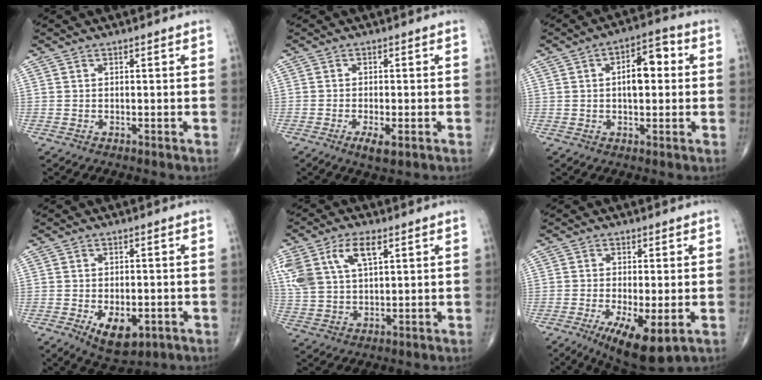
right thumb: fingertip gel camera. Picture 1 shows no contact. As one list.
[{"total": 3.4, "force": [-1.6, 0.9, 2.8], "torque": [-0.053, -0.006, -0.026]}, {"total": 8.7, "force": [1.1, 4.2, 7.6], "torque": [-0.104, 0.019, 0.010]}, {"total": 7.9, "force": [-2.8, 4.3, 6.1], "torque": [-0.083, -0.001, -0.029]}, {"total": 12.4, "force": [5.4, 6.3, 9.2], "torque": [-0.197, 0.000, 0.109]}, {"total": 10.3, "force": [-3.8, 3.1, 9.0], "torque": [-0.154, -0.019, -0.053]}]